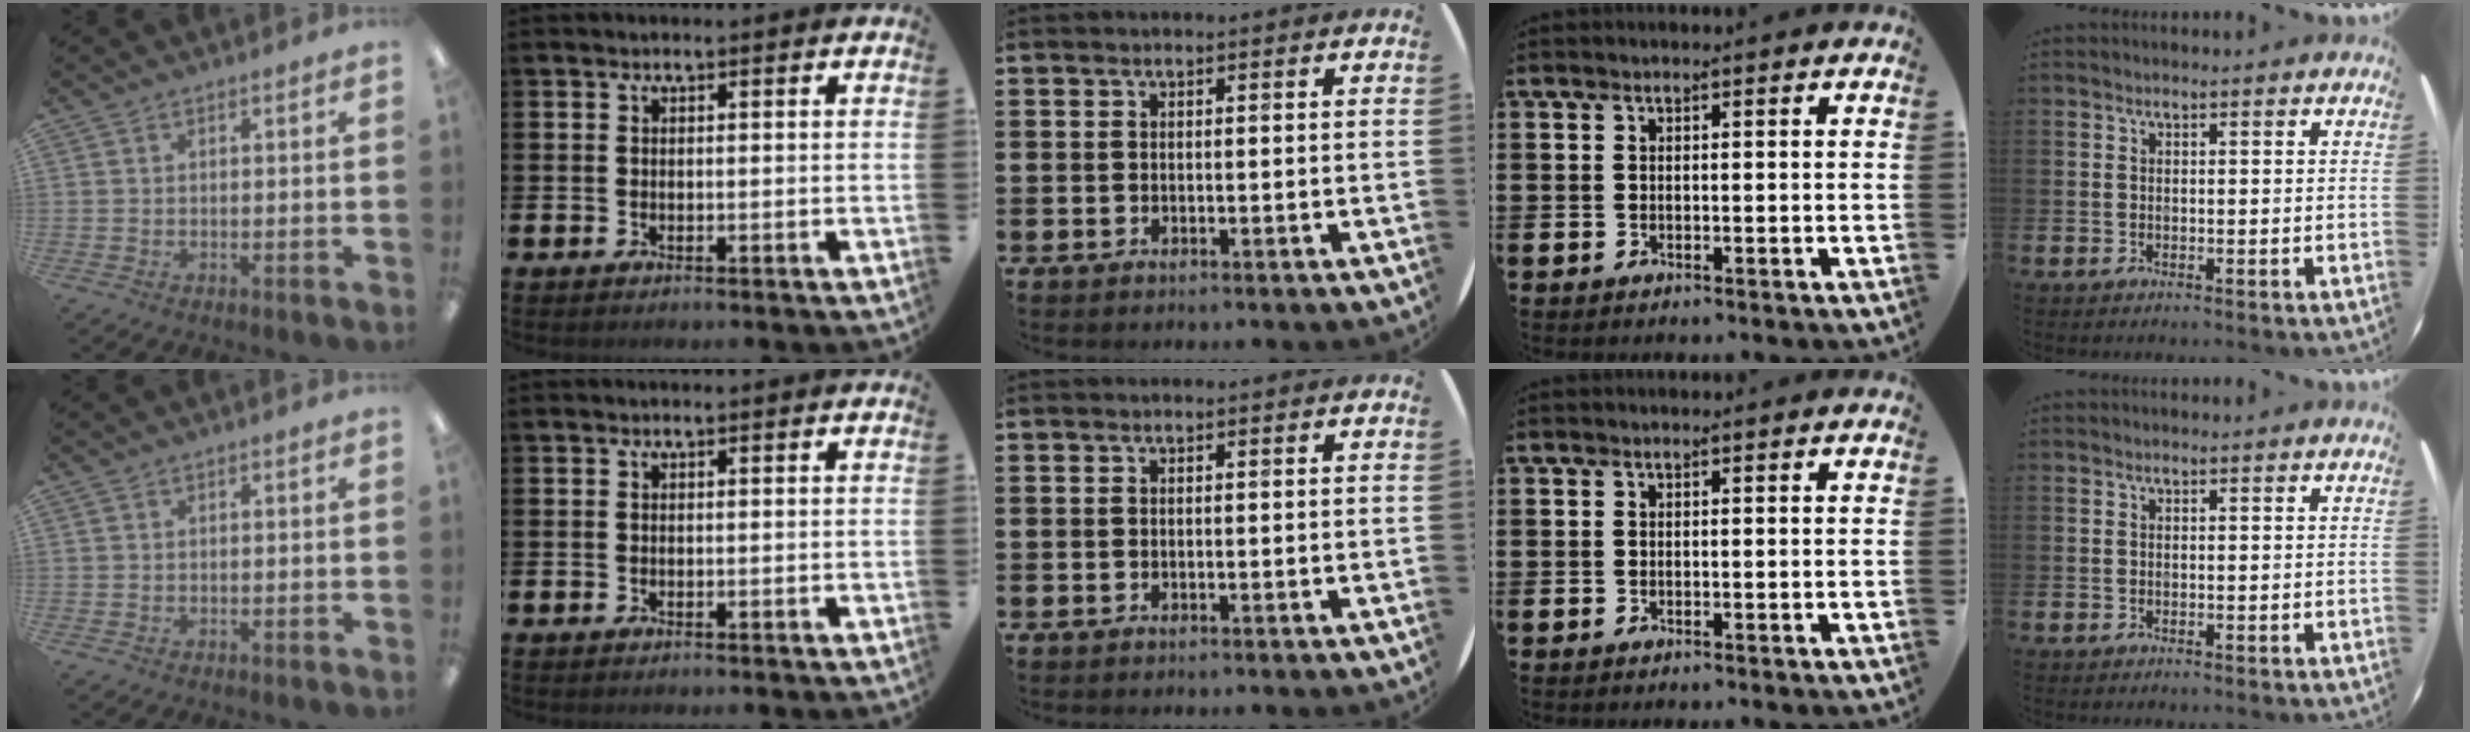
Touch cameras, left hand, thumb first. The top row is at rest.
{}